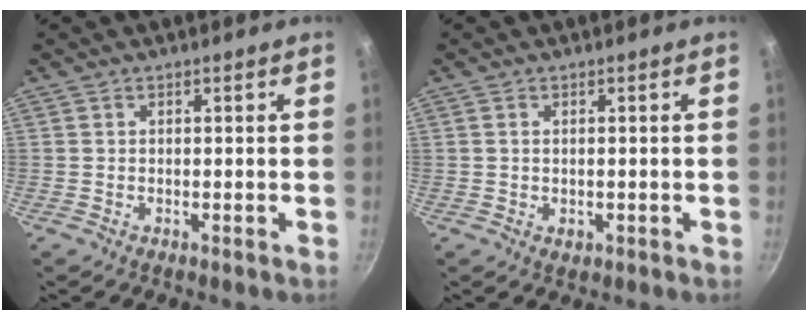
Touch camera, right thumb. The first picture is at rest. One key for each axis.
{"total": 1.7, "fx": -0.3, "fy": 1.1, "fz": 1.3, "tx": -0.019, "ty": -0.002, "tz": -0.003}